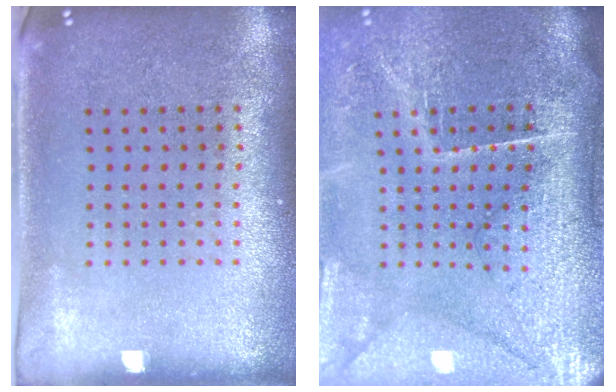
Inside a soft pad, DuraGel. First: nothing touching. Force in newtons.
{"total": 4.7, "press": 4.0, "slide": 2.5}